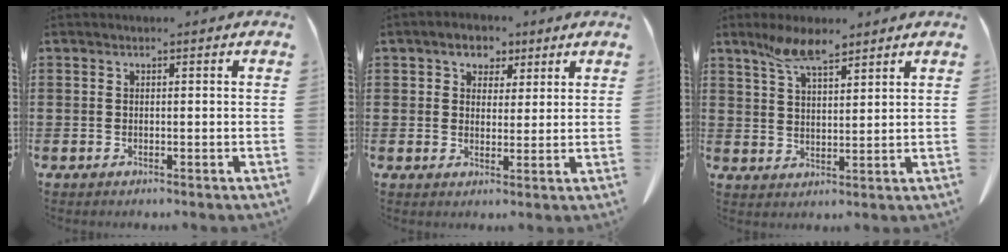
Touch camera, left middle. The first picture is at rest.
{"total": 3.9, "force": [2.6, 2.8, 0.9], "torque": [-0.028, 0.010, 0.043]}
{"total": 5.3, "force": [3.6, 1.6, 3.4], "torque": [-0.078, 0.005, 0.065]}